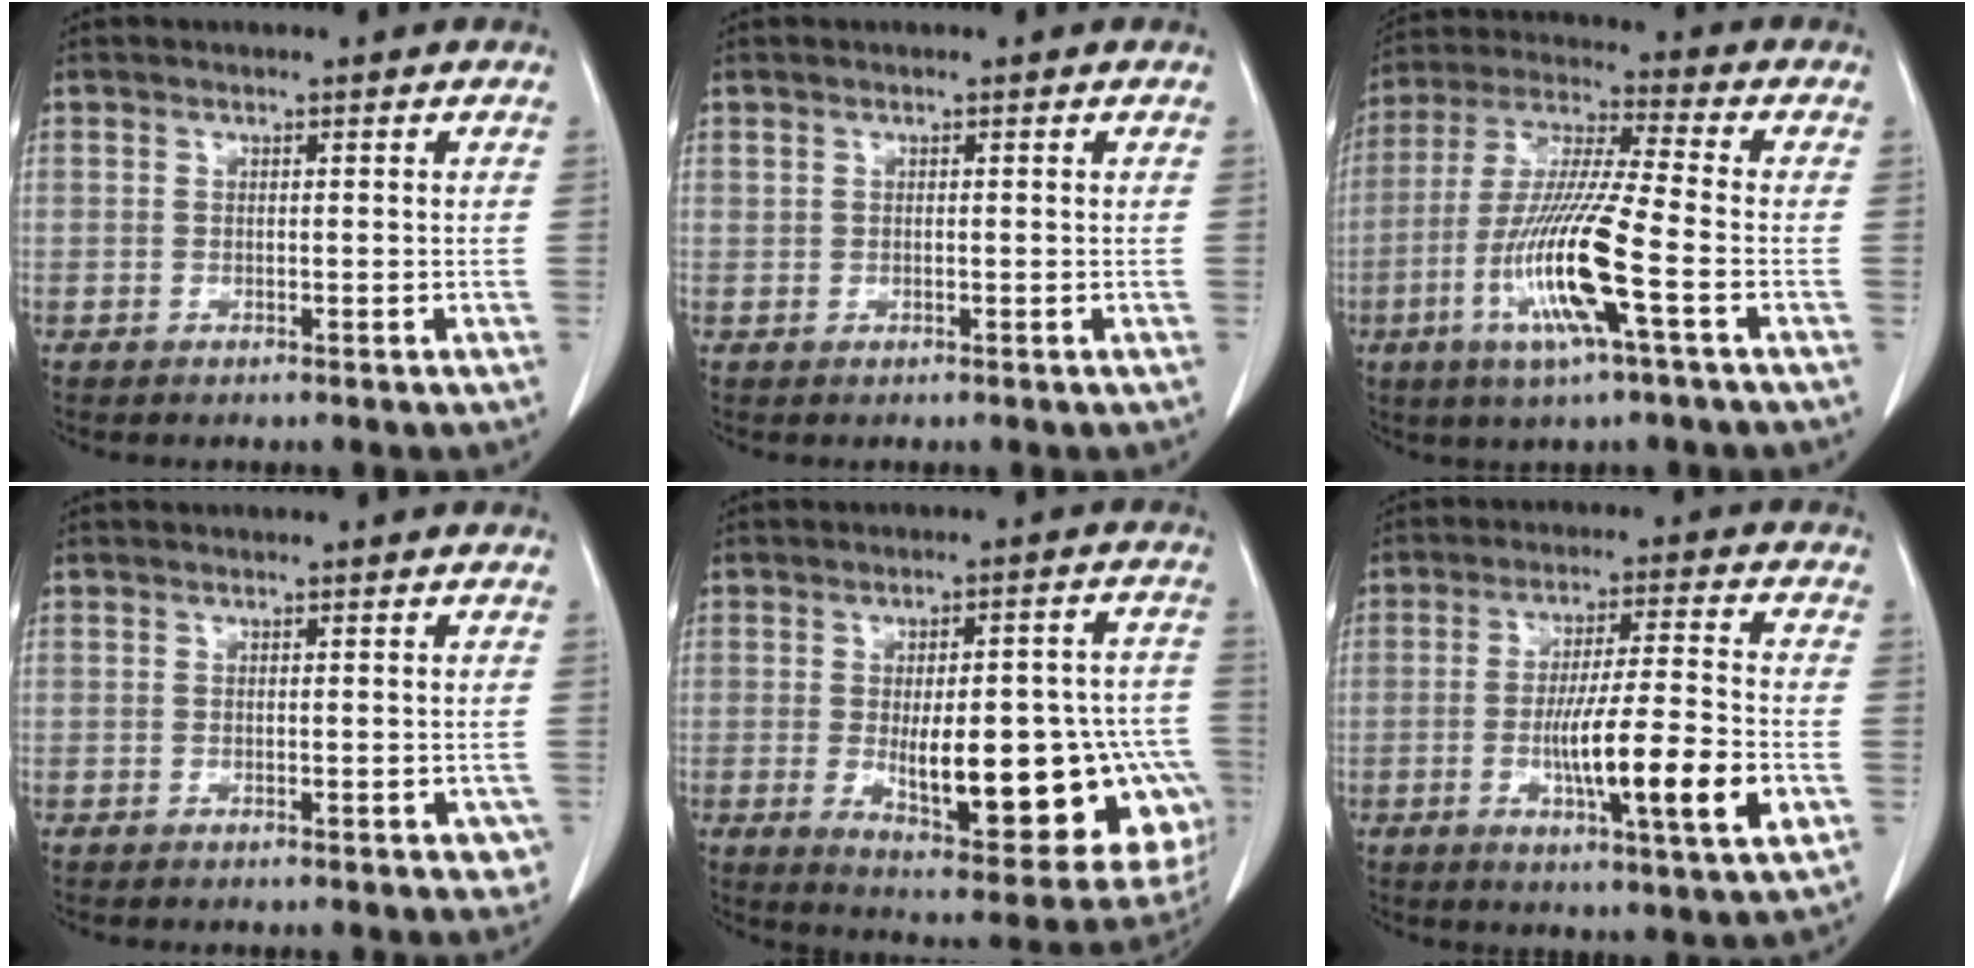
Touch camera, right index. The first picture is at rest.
{"total": 0.0}
{"total": 14.4, "force": [-4.9, 0.1, 13.6], "torque": [-0.281, -0.014, -0.098]}
{"total": 2.8, "force": [-1.2, 1.1, 2.2], "torque": [-0.016, 0.002, -0.012]}
{"total": 24.1, "force": [-5.2, 8.2, 22.1], "torque": [-0.213, 0.018, -0.042]}
{"total": 14.3, "force": [-3.6, 0.6, 13.8], "torque": [-0.232, -0.014, -0.062]}